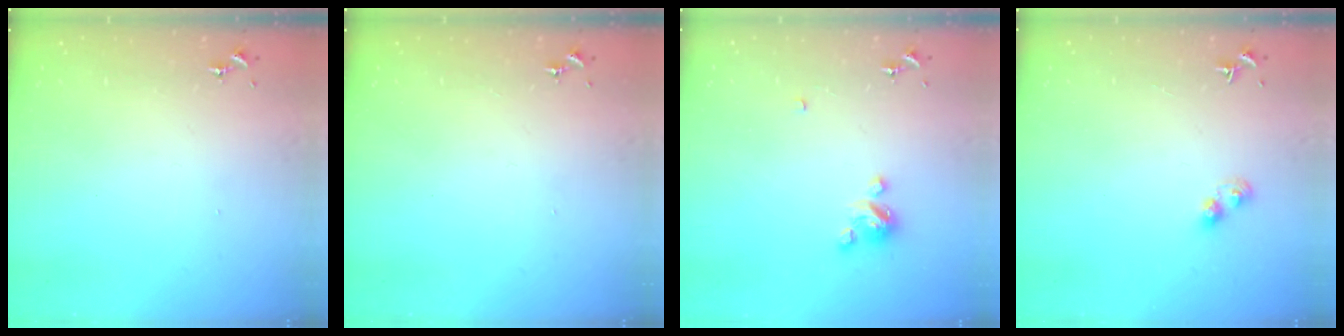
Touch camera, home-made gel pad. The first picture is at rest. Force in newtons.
{"total": 0.0}
{"total": 4.3, "press": 4.3, "slide": 0.2}
{"total": 3.7, "press": 3.7, "slide": 0.2}